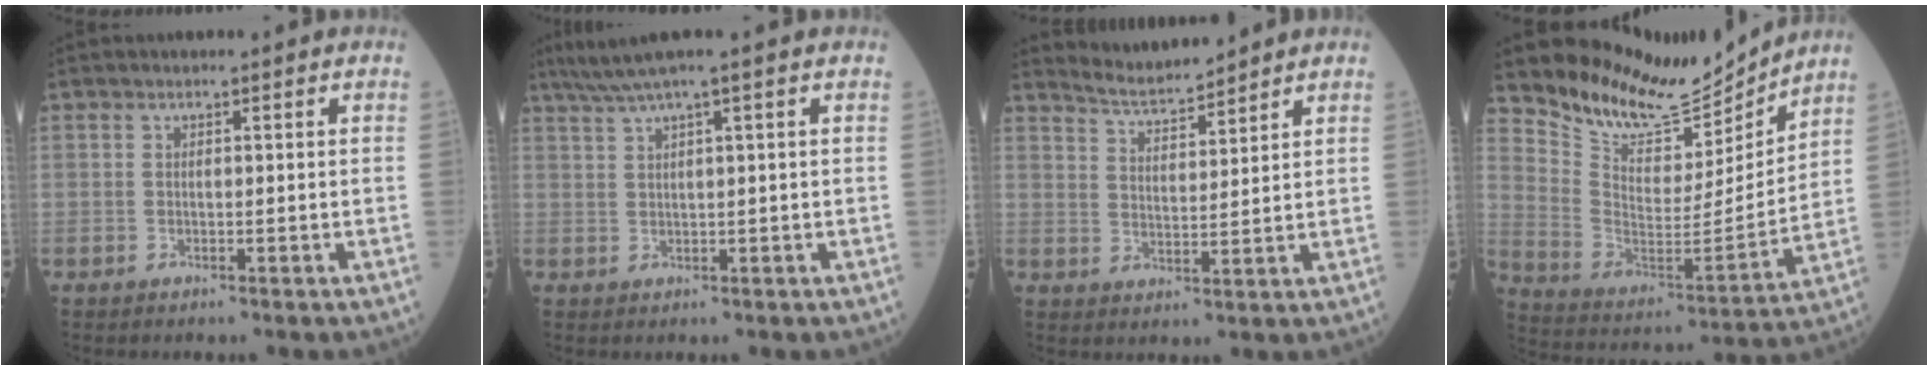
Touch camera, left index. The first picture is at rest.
{"total": 4.6, "force": [3.4, -1.2, 2.9], "torque": [-0.059, 0.022, 0.066]}
{"total": 5.8, "force": [5.7, 0.0, 0.8], "torque": [-0.023, 0.007, 0.109]}
{"total": 13.2, "force": [12.9, 2.6, 1.2], "torque": [-0.040, -0.034, 0.226]}